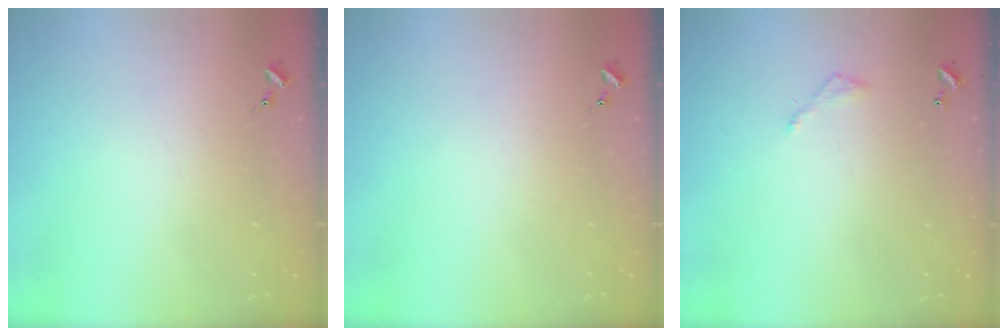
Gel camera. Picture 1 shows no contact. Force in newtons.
{"total": 0.0}
{"total": 3.2, "press": 3.2, "slide": 0.2}